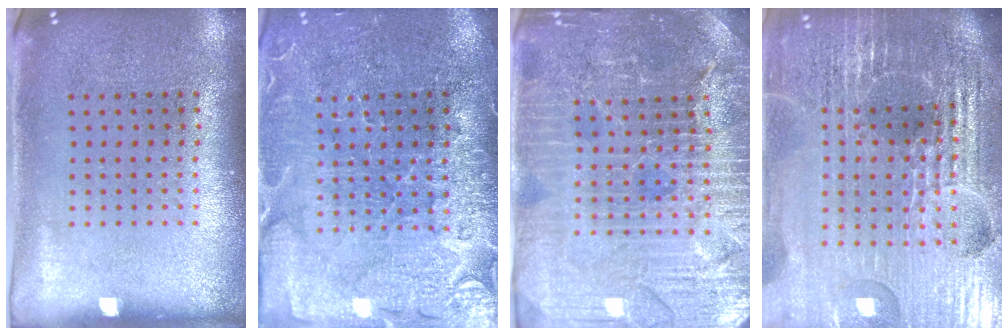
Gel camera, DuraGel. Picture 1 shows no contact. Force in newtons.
{"total": 3.5, "press": 3.4, "slide": 0.9}
{"total": 4.8, "press": 4.5, "slide": 1.7}
{"total": 6.8, "press": 5.9, "slide": 3.3}